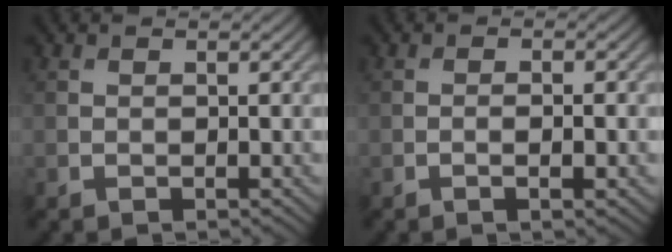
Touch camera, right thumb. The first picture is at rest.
{"total": 2.2, "force": [-0.6, 0.4, 2.0], "torque": [-0.033, 0.002, -0.011]}